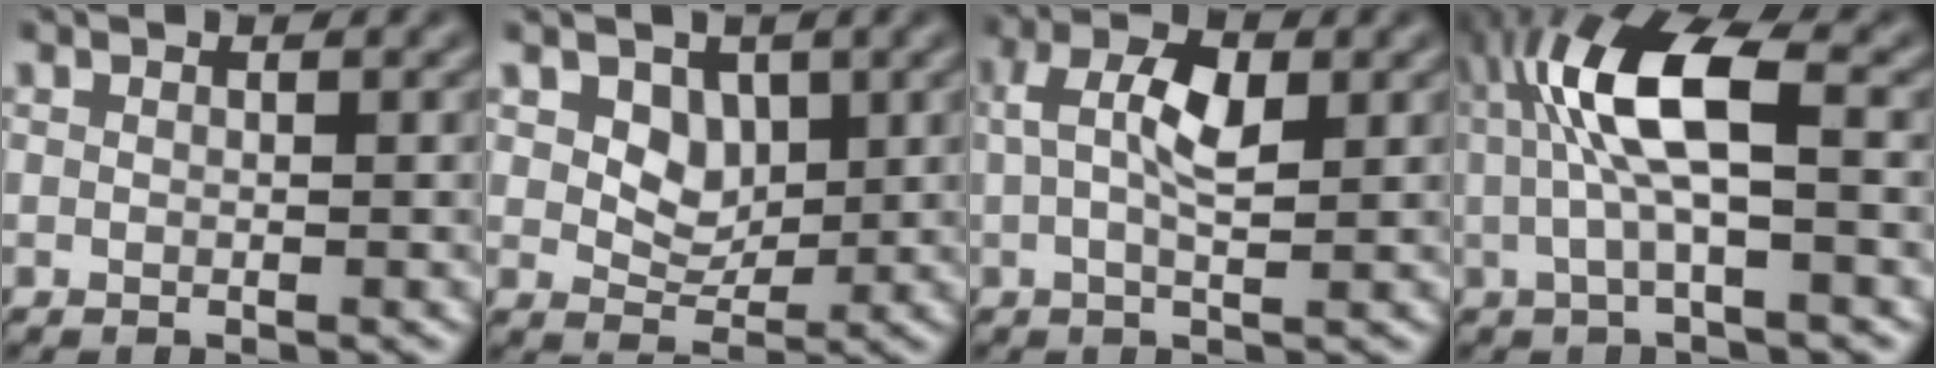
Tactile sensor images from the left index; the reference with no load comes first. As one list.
[{"total": 2.8, "force": [0.8, 2.2, 1.6], "torque": [-0.038, -0.011, 0.010]}, {"total": 4.4, "force": [0.8, 1.9, 3.8], "torque": [-0.085, 0.005, 0.013]}, {"total": 6.7, "force": [0.4, 1.9, 6.4], "torque": [-0.139, 0.012, 0.002]}]